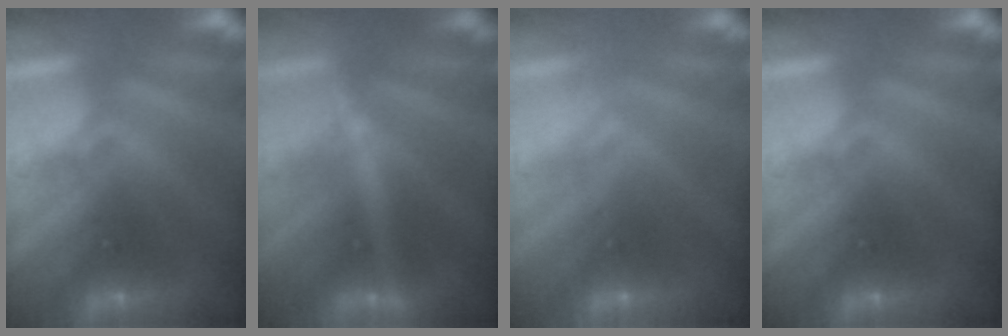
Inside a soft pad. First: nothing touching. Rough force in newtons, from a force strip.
{"total": 2.4}
{"total": 3.6}
{"total": 0.0}